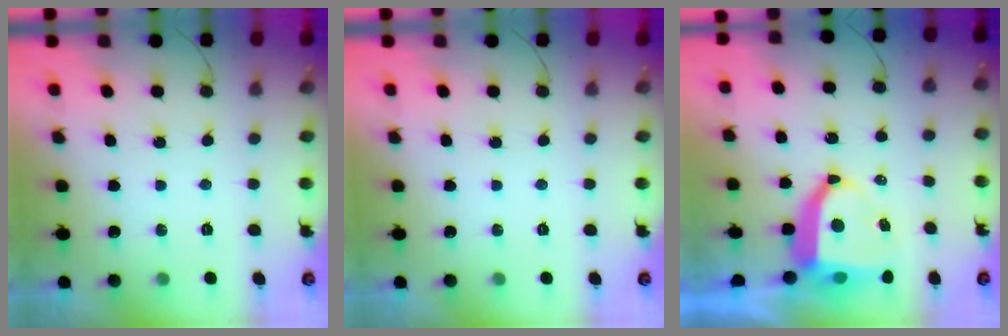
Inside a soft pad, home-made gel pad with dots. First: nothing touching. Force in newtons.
{"total": 0.0}
{"total": 10.2, "press": 10.2, "slide": 1.1}